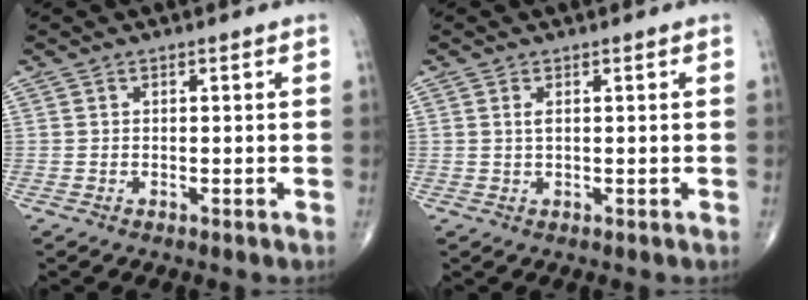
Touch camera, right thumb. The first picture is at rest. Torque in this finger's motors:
{"motor_torque": [-0.41, 0.35, 0.30, 0.14, -0.05]}